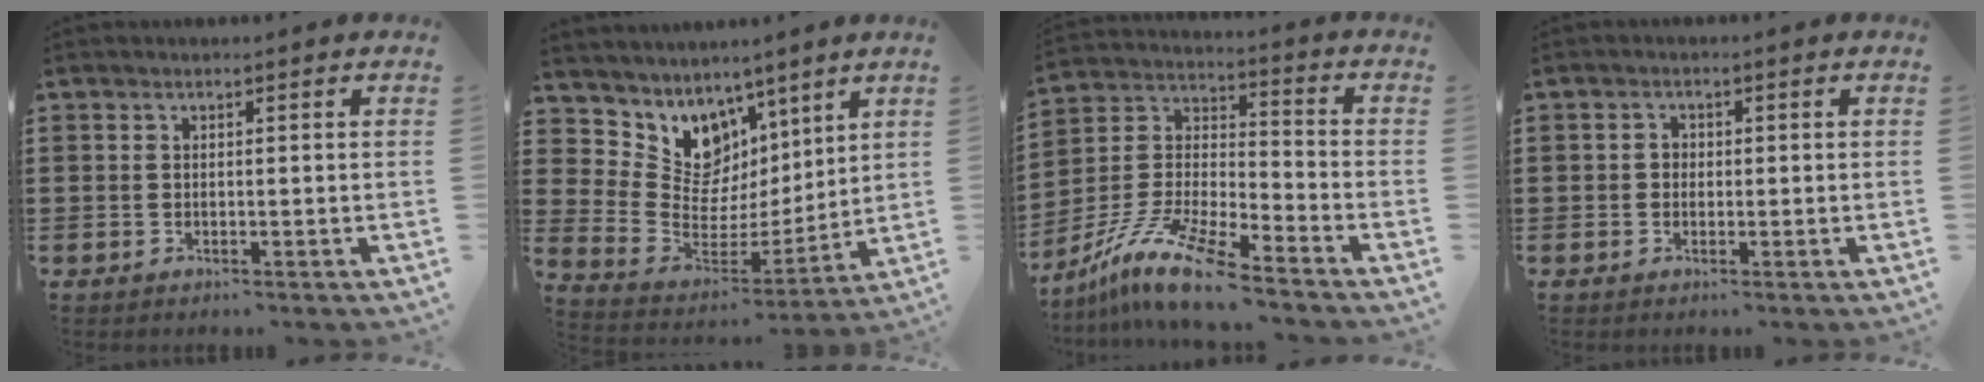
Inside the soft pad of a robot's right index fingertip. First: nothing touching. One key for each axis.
{"total": 9.4, "fx": 6.0, "fy": 7.0, "fz": 1.9, "tx": -0.079, "ty": -0.066, "tz": 0.116}
{"total": 11.4, "fx": -9.5, "fy": 1.3, "fz": 6.2, "tx": -0.143, "ty": 0.010, "tz": -0.194}
{"total": 1.2, "fx": -0.2, "fy": 1.1, "fz": 0.5, "tx": -0.013, "ty": 0.004, "tz": -0.006}